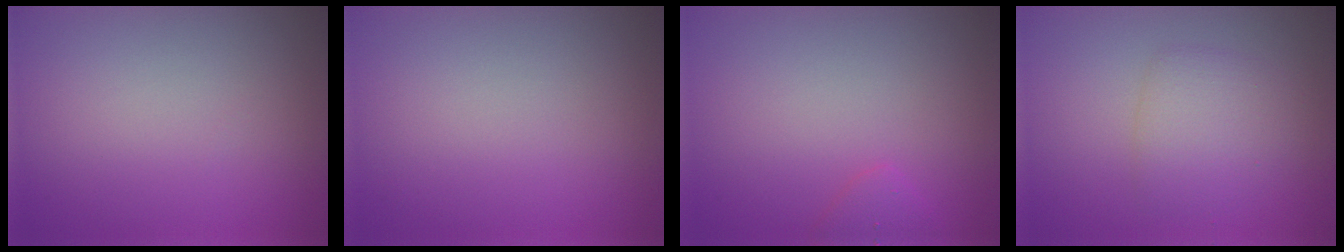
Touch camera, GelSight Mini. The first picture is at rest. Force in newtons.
{"total": 0.0}
{"total": 1.2, "press": 1.2, "slide": 0.1}
{"total": 2.9, "press": 2.9, "slide": 0.1}